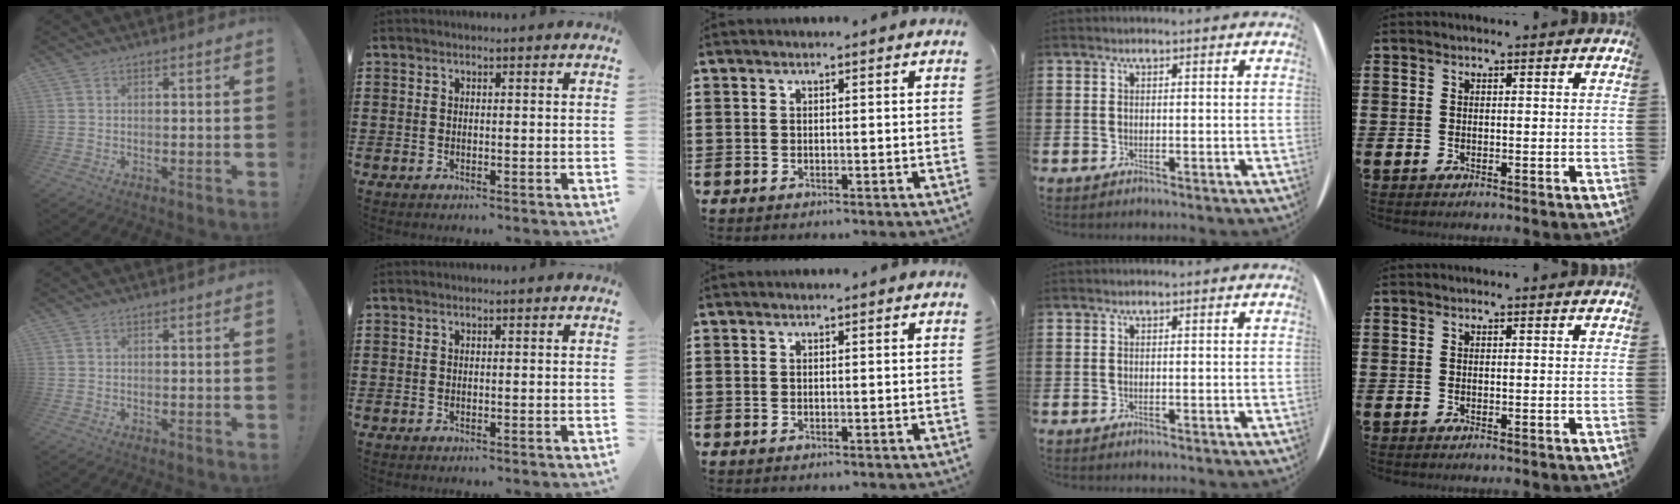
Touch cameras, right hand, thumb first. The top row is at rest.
{}